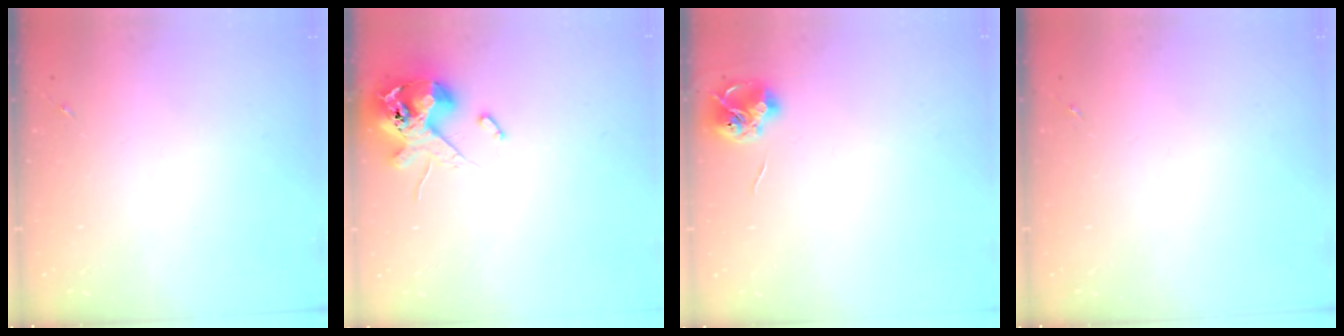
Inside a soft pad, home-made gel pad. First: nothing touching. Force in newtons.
{"total": 13.1, "press": 12.9, "slide": 2.2}
{"total": 7.3, "press": 7.3, "slide": 0.6}
{"total": 0.0}